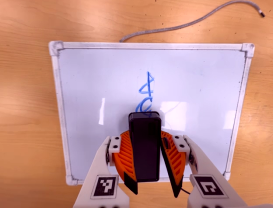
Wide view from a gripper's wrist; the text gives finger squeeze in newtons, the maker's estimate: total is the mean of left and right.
{"total": 9.3, "left": 9.4, "right": 9.3}